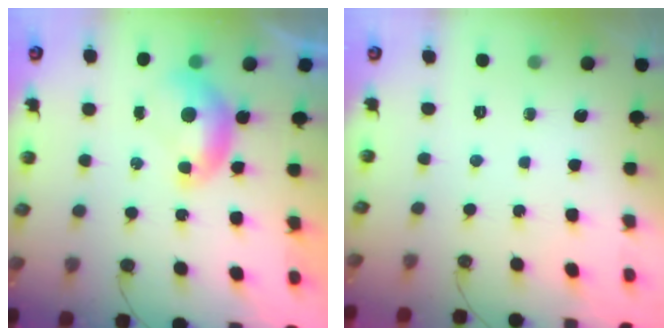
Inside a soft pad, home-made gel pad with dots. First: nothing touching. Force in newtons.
{"total": 0.0}